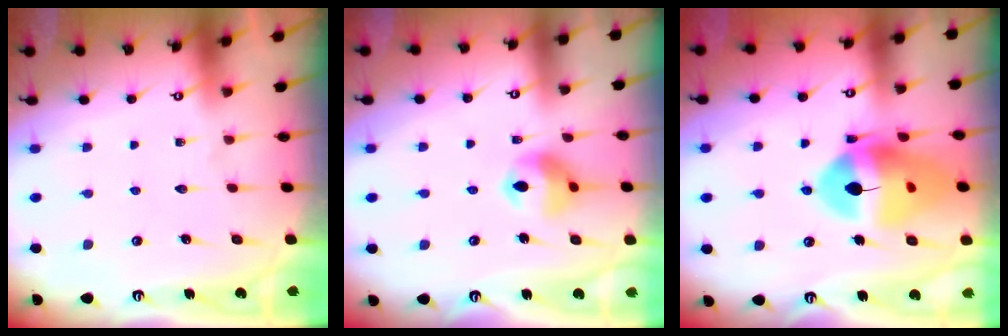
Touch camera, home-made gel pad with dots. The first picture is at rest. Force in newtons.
{"total": 10.3, "press": 10.2, "slide": 1.3}
{"total": 18.2, "press": 18.1, "slide": 2.2}